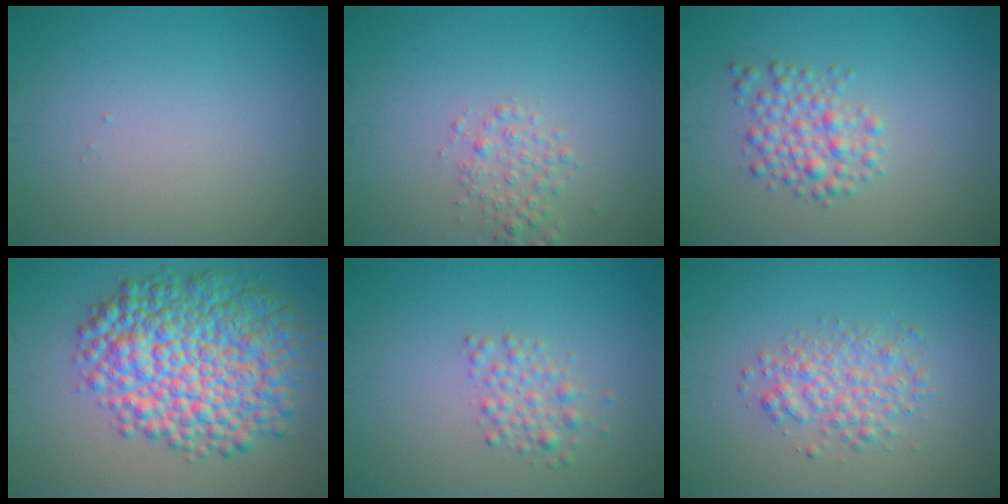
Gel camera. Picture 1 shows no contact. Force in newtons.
{"total": 1.8, "press": 1.8, "slide": 0.1}
{"total": 3.0, "press": 3.0, "slide": 0.1}
{"total": 11.6, "press": 11.5, "slide": 0.3}
{"total": 2.0, "press": 2.0, "slide": 0.1}
{"total": 3.0, "press": 3.0, "slide": 0.1}